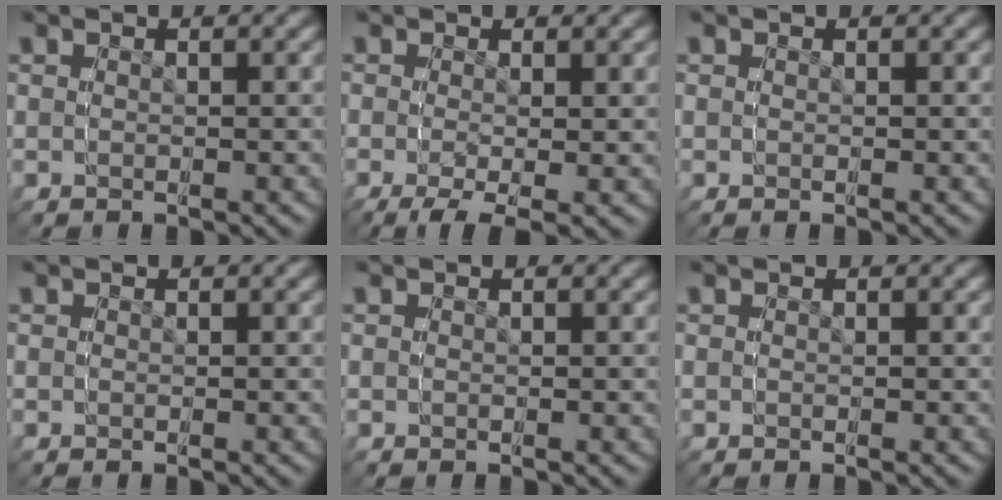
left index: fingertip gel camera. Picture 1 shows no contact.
{"total": 1.8, "force": [0.0, -1.4, -1.1], "torque": [0.036, 0.003, -0.001]}
{"total": 0.0}
{"total": 0.0}
{"total": 0.0}
{"total": 0.0}